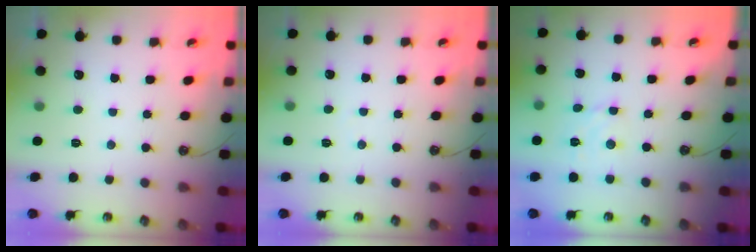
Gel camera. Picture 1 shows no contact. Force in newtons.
{"total": 2.6, "press": 2.6, "slide": 0.4}
{"total": 2.9, "press": 2.9, "slide": 0.3}